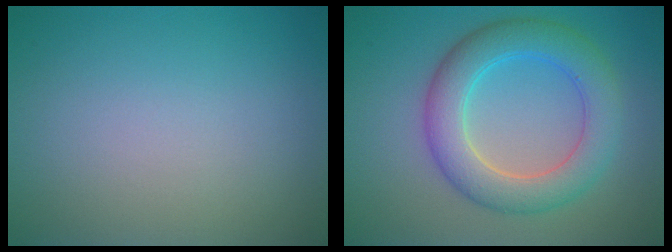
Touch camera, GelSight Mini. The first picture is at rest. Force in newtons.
{"total": 6.1, "press": 6.0, "slide": 0.2}